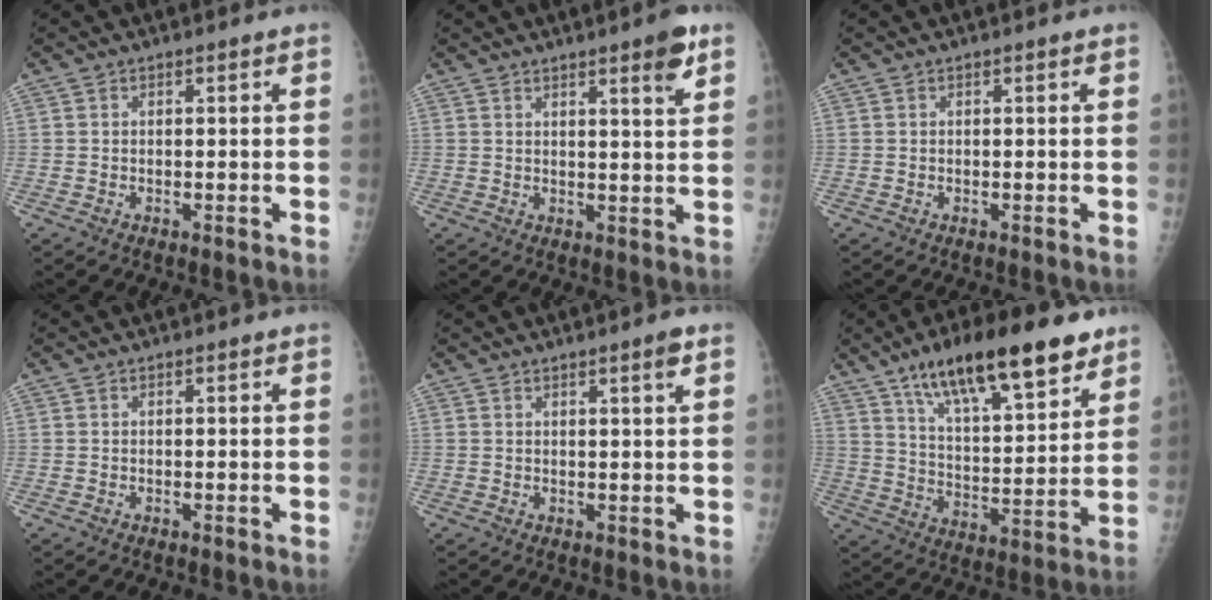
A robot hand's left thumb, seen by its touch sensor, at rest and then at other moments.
{"total": 5.2, "force": [3.2, 0.5, 4.1], "torque": [-0.052, -0.020, 0.043]}
{"total": 0.0}
{"total": 0.0}
{"total": 2.1, "force": [1.3, -0.1, 1.7], "torque": [-0.025, -0.009, 0.020]}
{"total": 21.6, "force": [13.7, 7.0, 15.2], "torque": [-0.214, -0.047, 0.227]}